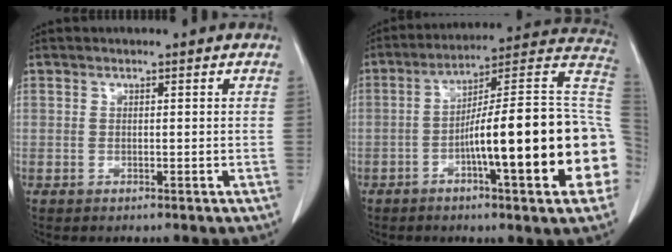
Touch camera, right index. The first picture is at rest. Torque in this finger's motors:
{"motor_torque": [2.14, 0.00, 0.61, 0.21]}